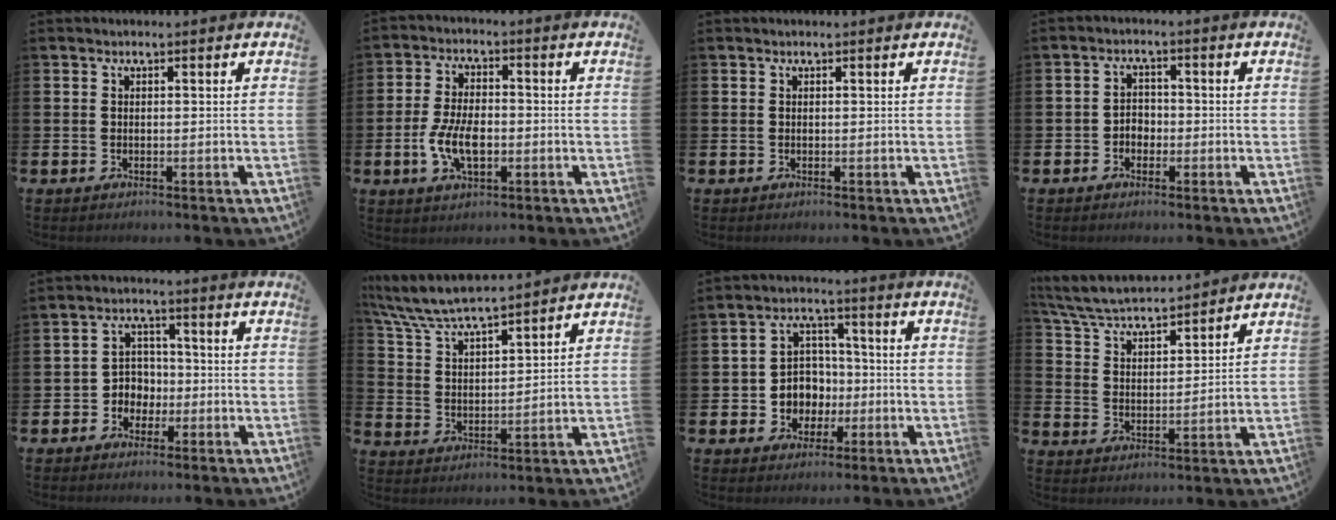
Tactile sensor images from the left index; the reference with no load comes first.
{"total": 6.5, "force": [-1.4, 3.5, 5.3], "torque": [-0.107, 0.001, -0.029]}
{"total": 0.0}
{"total": 2.3, "force": [-1.1, 1.9, 0.9], "torque": [-0.008, 0.003, -0.028]}
{"total": 3.7, "force": [-1.1, 3.4, 0.9], "torque": [-0.027, 0.003, -0.030]}
{"total": 7.0, "force": [6.7, 0.5, 1.9], "torque": [-0.069, -0.040, 0.118]}
{"total": 5.6, "force": [-0.3, 5.4, 1.2], "torque": [-0.040, 0.006, -0.009]}
{"total": 5.7, "force": [5.5, 0.8, 1.4], "torque": [-0.055, -0.036, 0.096]}